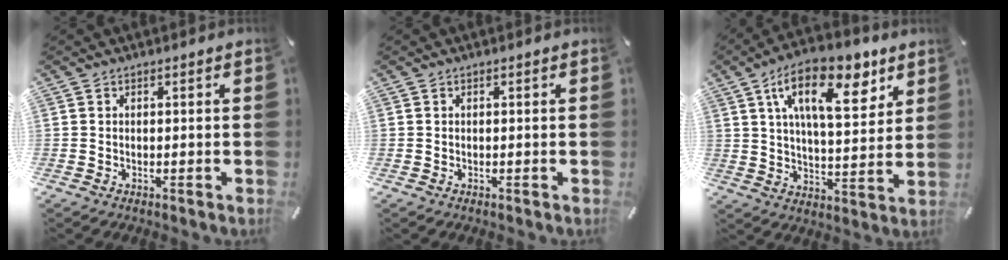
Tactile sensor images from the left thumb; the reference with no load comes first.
{"total": 0.0}
{"total": 18.1, "force": [9.3, 8.4, 13.1], "torque": [-0.198, -0.031, 0.151]}